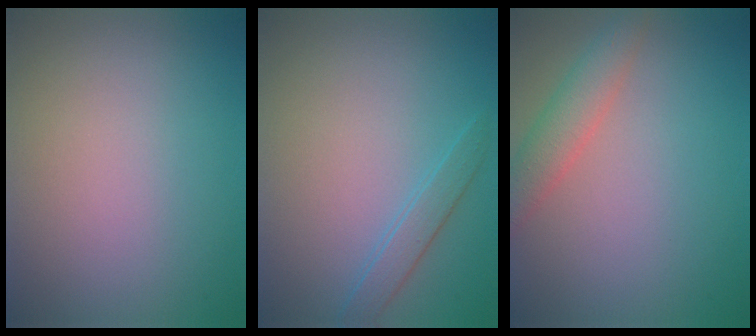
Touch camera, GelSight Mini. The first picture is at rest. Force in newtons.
{"total": 1.6, "press": 1.6, "slide": 0.1}
{"total": 2.9, "press": 2.9, "slide": 0.1}